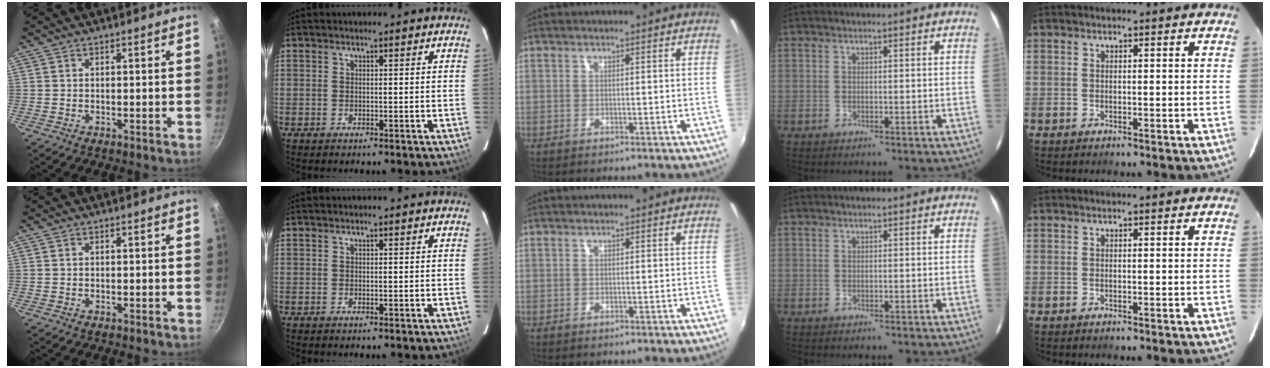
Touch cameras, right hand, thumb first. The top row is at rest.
{}